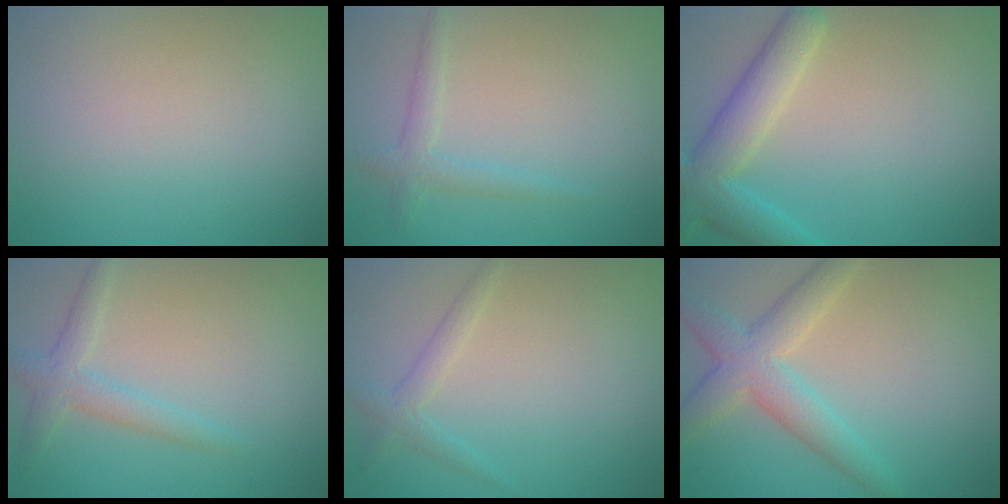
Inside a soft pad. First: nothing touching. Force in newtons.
{"total": 1.8, "press": 1.8, "slide": 0.0}
{"total": 5.2, "press": 5.2, "slide": 0.4}
{"total": 2.4, "press": 2.4, "slide": 0.1}
{"total": 1.6, "press": 1.6, "slide": 0.1}
{"total": 4.6, "press": 4.6, "slide": 0.3}